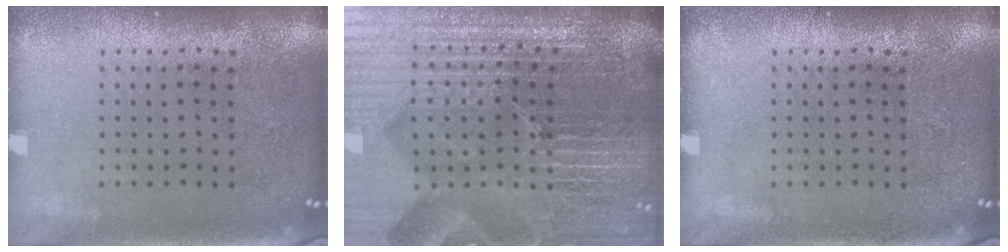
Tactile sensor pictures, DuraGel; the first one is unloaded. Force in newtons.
{"total": 7.2, "press": 6.2, "slide": 3.5}
{"total": 0.0}